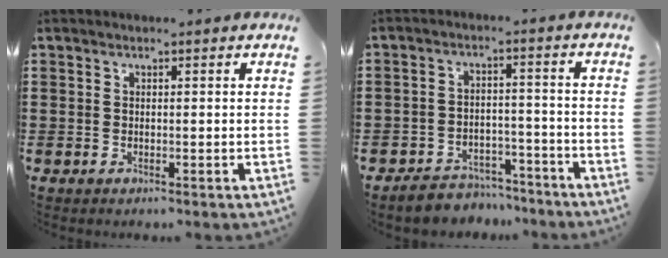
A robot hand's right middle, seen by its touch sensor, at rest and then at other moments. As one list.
[{"total": 4.9, "force": [-4.7, 1.2, -0.3], "torque": [0.002, 0.009, -0.099]}]